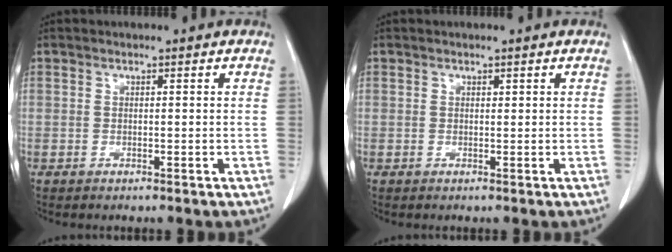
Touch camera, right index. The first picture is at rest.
{"total": 0.0}